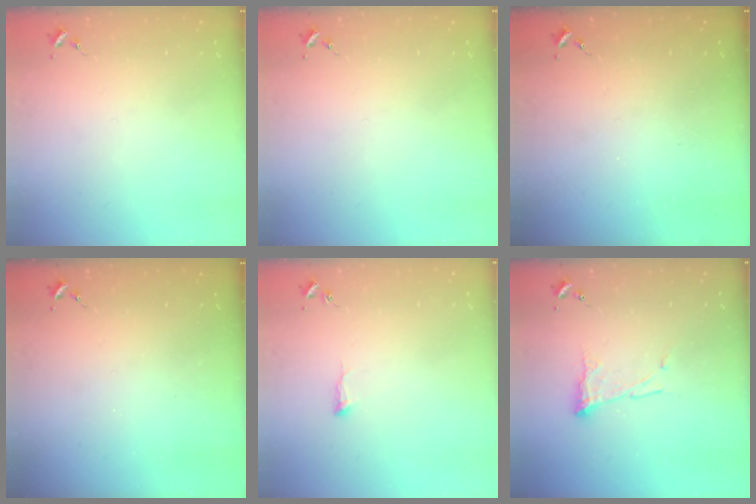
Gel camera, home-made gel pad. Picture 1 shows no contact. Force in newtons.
{"total": 0.0}
{"total": 0.0}
{"total": 0.0}
{"total": 6.0, "press": 6.0, "slide": 0.7}
{"total": 8.5, "press": 8.5, "slide": 0.5}